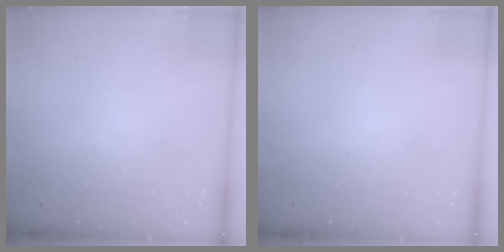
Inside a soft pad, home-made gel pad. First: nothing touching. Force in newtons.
{"total": 0.0}